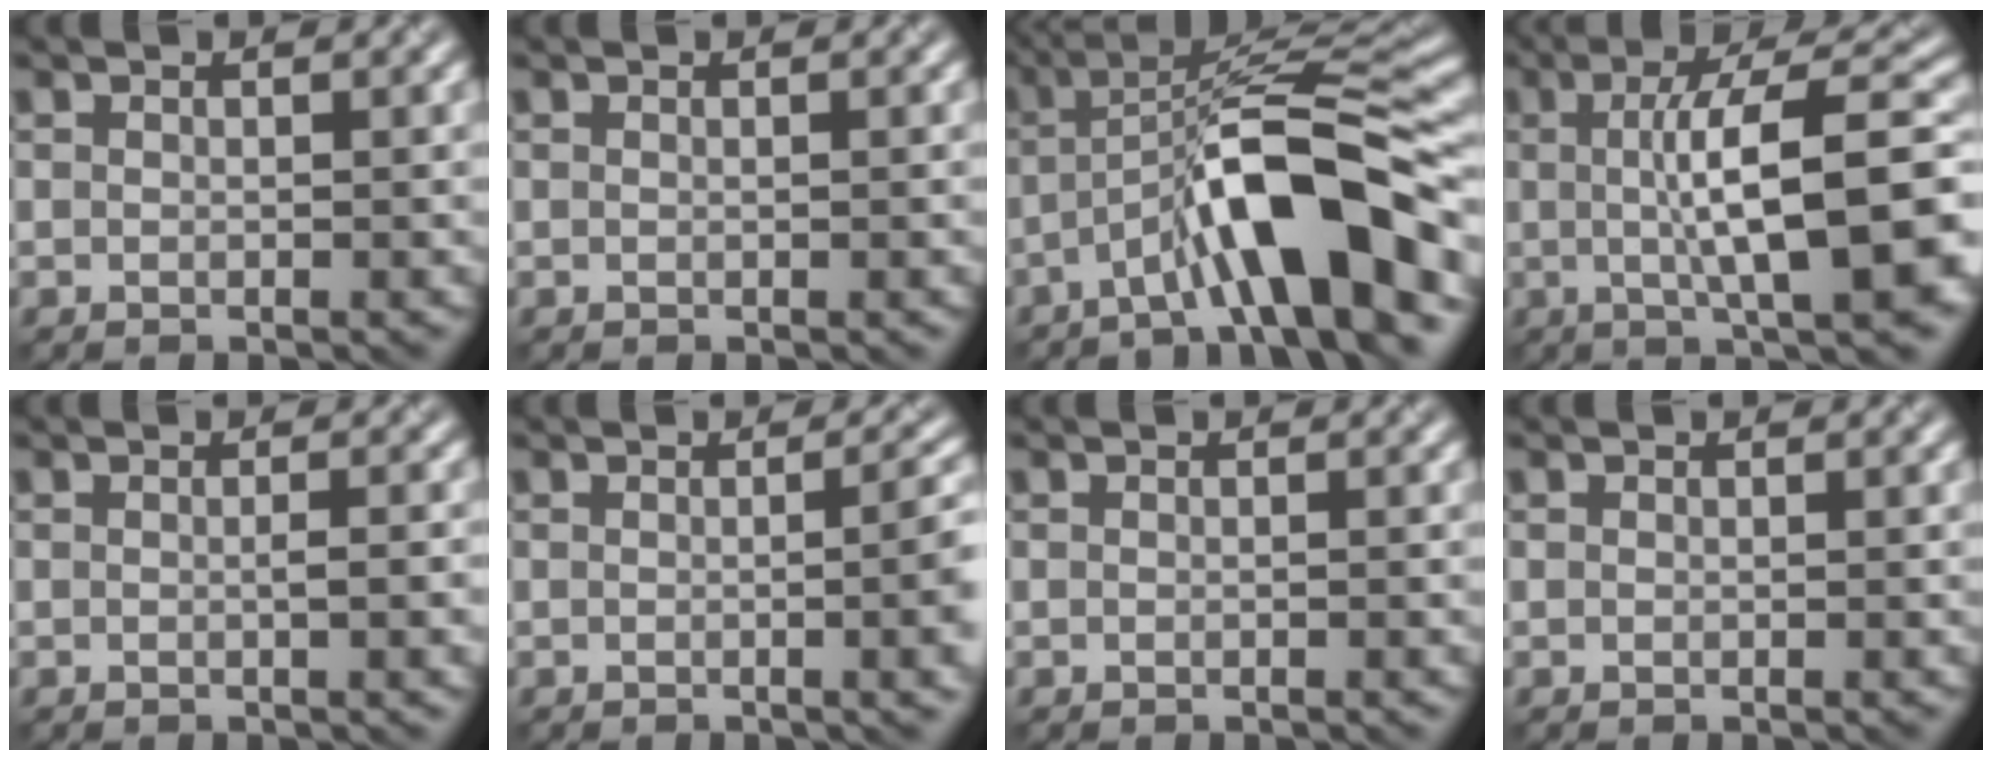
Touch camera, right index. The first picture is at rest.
{"total": 0.0}
{"total": 9.4, "force": [-4.2, 1.6, 8.2], "torque": [-0.129, 0.021, -0.075]}
{"total": 11.8, "force": [-0.1, 2.9, 11.4], "torque": [-0.152, 0.009, -0.005]}
{"total": 1.8, "force": [-0.3, 0.3, 1.7], "torque": [-0.026, 0.001, -0.006]}
{"total": 5.8, "force": [-0.3, 2.3, 5.3], "torque": [-0.040, 0.002, -0.005]}
{"total": 0.0}
{"total": 0.0}